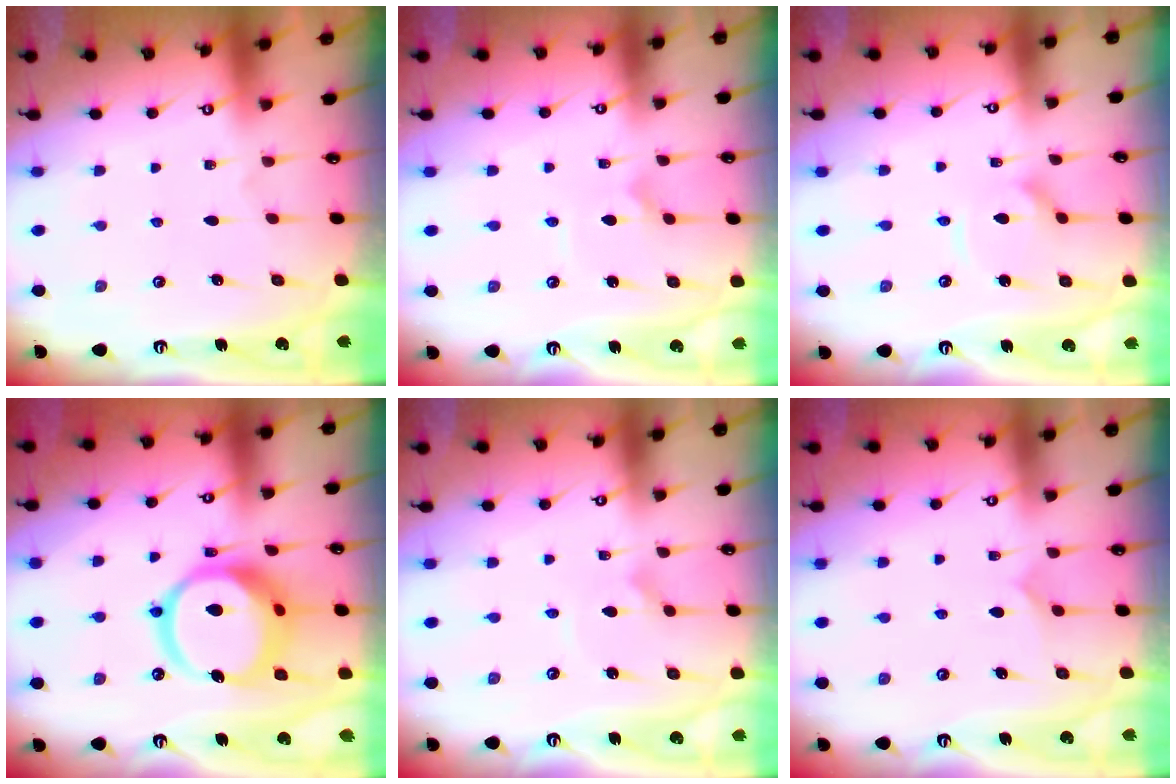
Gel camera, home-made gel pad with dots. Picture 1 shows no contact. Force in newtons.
{"total": 5.0, "press": 4.9, "slide": 0.7}
{"total": 6.0, "press": 6.0, "slide": 0.4}
{"total": 17.9, "press": 17.8, "slide": 2.2}
{"total": 2.3, "press": 2.3, "slide": 0.2}
{"total": 3.9, "press": 3.9, "slide": 0.4}